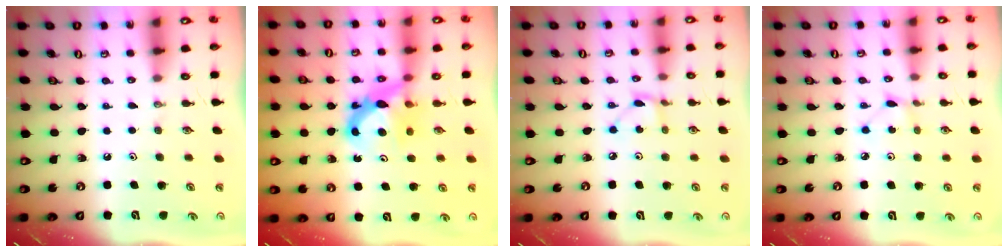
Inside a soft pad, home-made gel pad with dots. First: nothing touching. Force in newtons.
{"total": 7.5, "press": 7.4, "slide": 0.7}
{"total": 2.4, "press": 2.4, "slide": 0.1}
{"total": 1.5, "press": 1.5, "slide": 0.2}